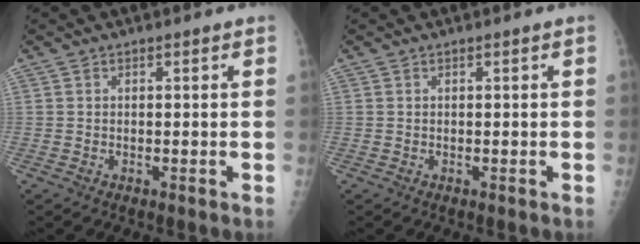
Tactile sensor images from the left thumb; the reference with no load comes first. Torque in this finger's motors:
{"motor_torque": [0.14, -0.02, 0.11, 0.06, 0.00]}